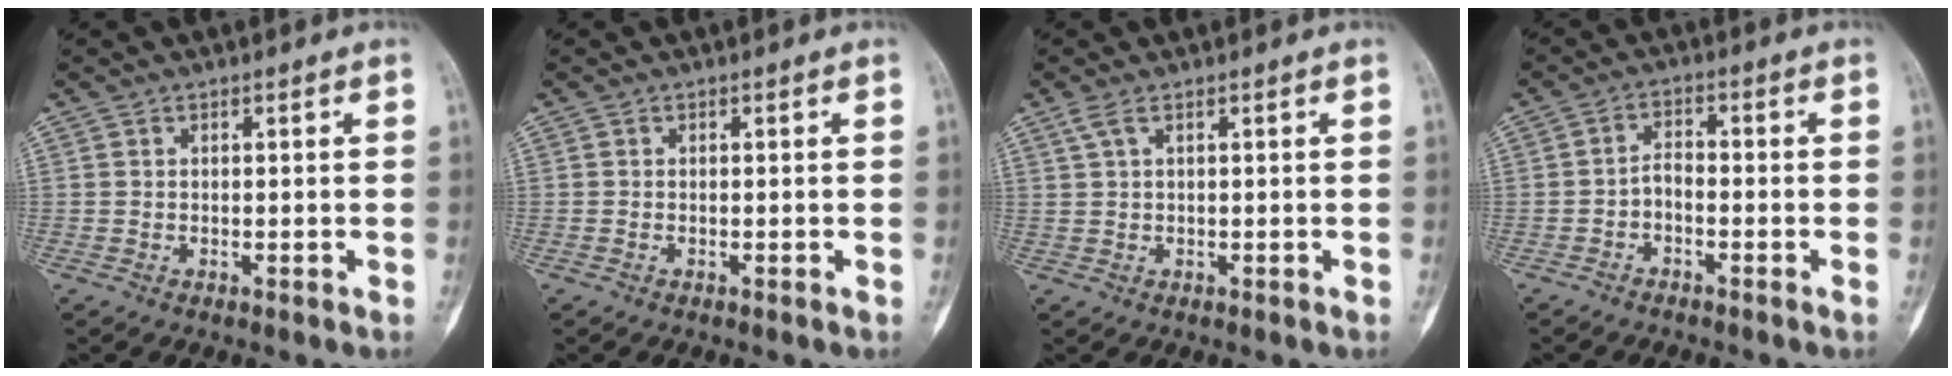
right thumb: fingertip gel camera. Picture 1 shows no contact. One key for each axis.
{"total": 0.0}
{"total": 1.9, "fx": 1.0, "fy": 0.4, "fz": 1.5, "tx": -0.045, "ty": 0.012, "tz": 0.028}
{"total": 2.7, "fx": -1.4, "fy": 1.2, "fz": 2.0, "tx": -0.031, "ty": 0.021, "tz": -0.030}